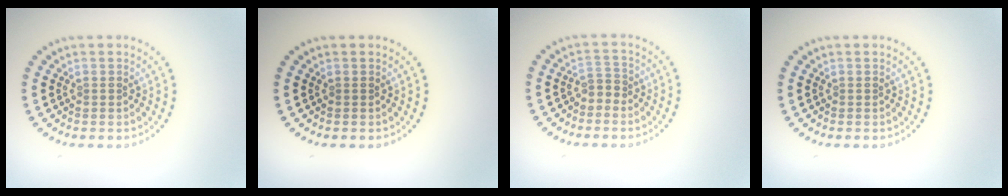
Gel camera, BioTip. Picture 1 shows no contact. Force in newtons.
{"total": 0.0}
{"total": 1.4, "press": 1.1, "slide": 1.0}
{"total": 0.0}